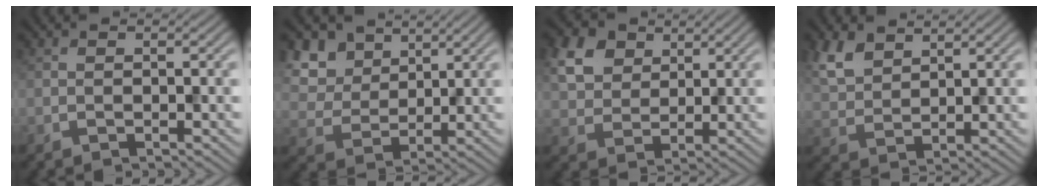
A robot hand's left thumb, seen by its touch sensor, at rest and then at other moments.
{"total": 7.8, "force": [4.3, 5.3, 3.6], "torque": [-0.124, -0.003, 0.089]}
{"total": 7.0, "force": [3.3, 4.9, 3.6], "torque": [-0.106, 0.009, 0.061]}
{"total": 5.9, "force": [3.8, 3.1, 3.3], "torque": [-0.088, 0.004, 0.083]}